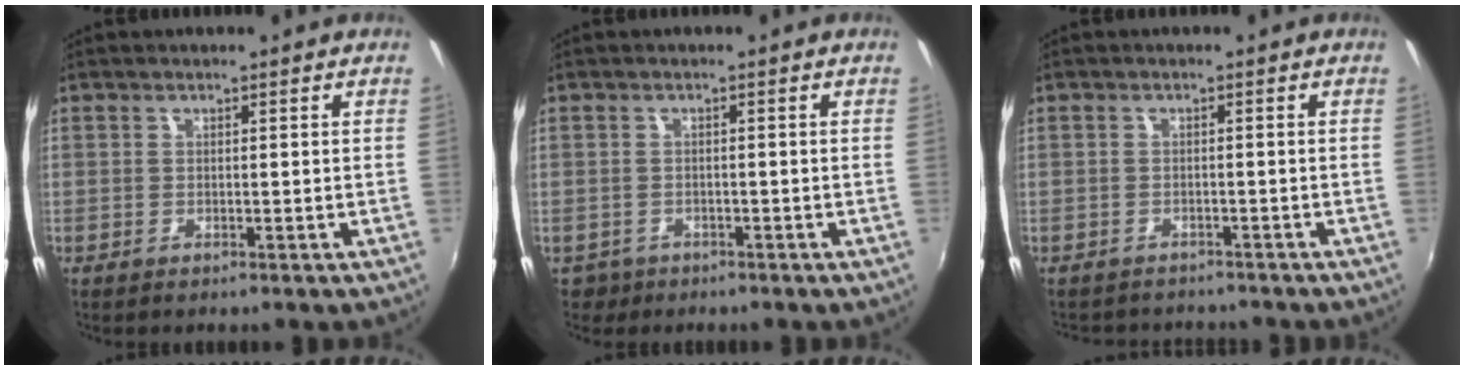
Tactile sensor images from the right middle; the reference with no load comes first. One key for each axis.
{"total": 2.8, "fx": -1.6, "fy": 2.2, "fz": 0.6, "tx": -0.019, "ty": -0.003, "tz": -0.023}
{"total": 4.4, "fx": -3.9, "fy": 2.0, "fz": 0.5, "tx": -0.020, "ty": 0.000, "tz": -0.059}